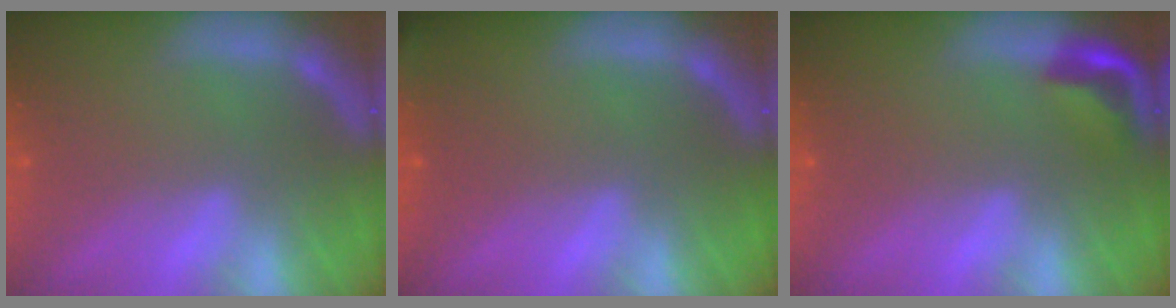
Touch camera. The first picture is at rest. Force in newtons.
{"total": 1.9}
{"total": 2.9}